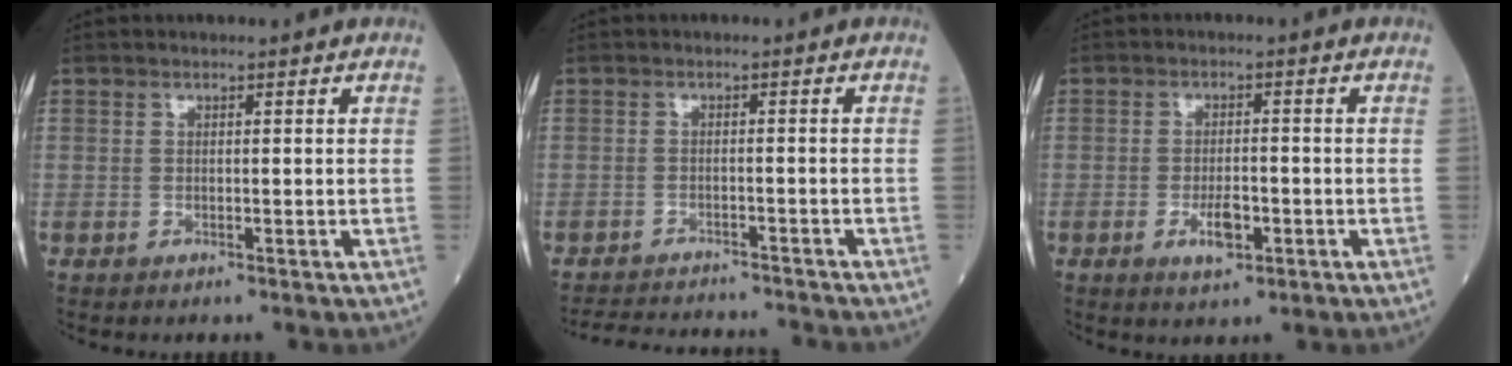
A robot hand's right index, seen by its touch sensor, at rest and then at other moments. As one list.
[{"total": 10.8, "force": [-10.4, 1.0, 2.6], "torque": [-0.044, -0.003, -0.146]}, {"total": 4.1, "force": [-1.6, 1.5, 3.5], "torque": [-0.061, 0.000, -0.024]}]